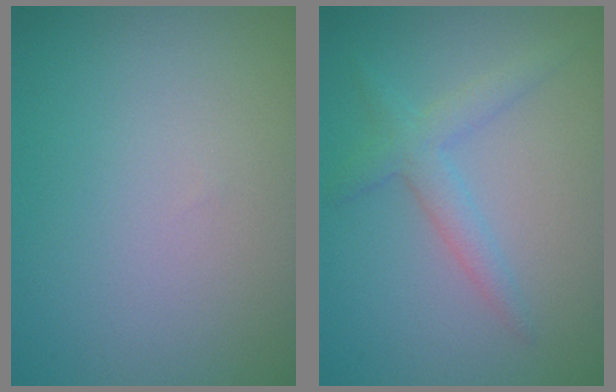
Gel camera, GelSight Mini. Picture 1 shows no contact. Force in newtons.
{"total": 2.4, "press": 2.4, "slide": 0.2}